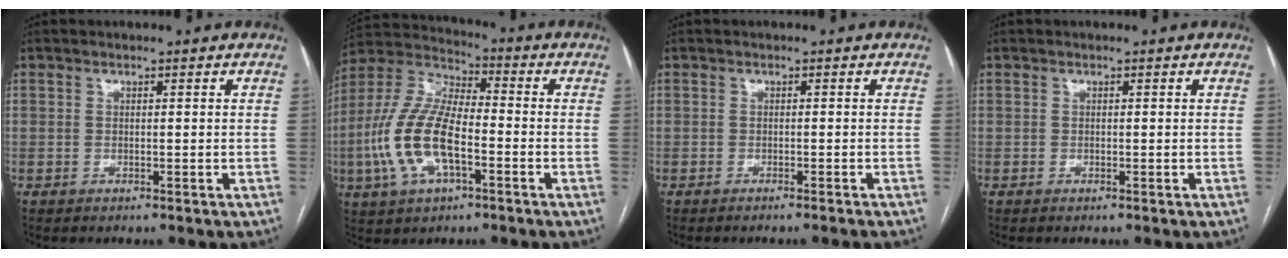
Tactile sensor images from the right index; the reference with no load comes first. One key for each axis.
{"total": 14.8, "fx": -3.9, "fy": 5.9, "fz": 13.0, "tx": -0.292, "ty": 0.006, "tz": -0.075}
{"total": 2.2, "fx": -2.0, "fy": -0.3, "fz": 1.0, "tx": -0.012, "ty": 0.002, "tz": -0.026}
{"total": 0.0}